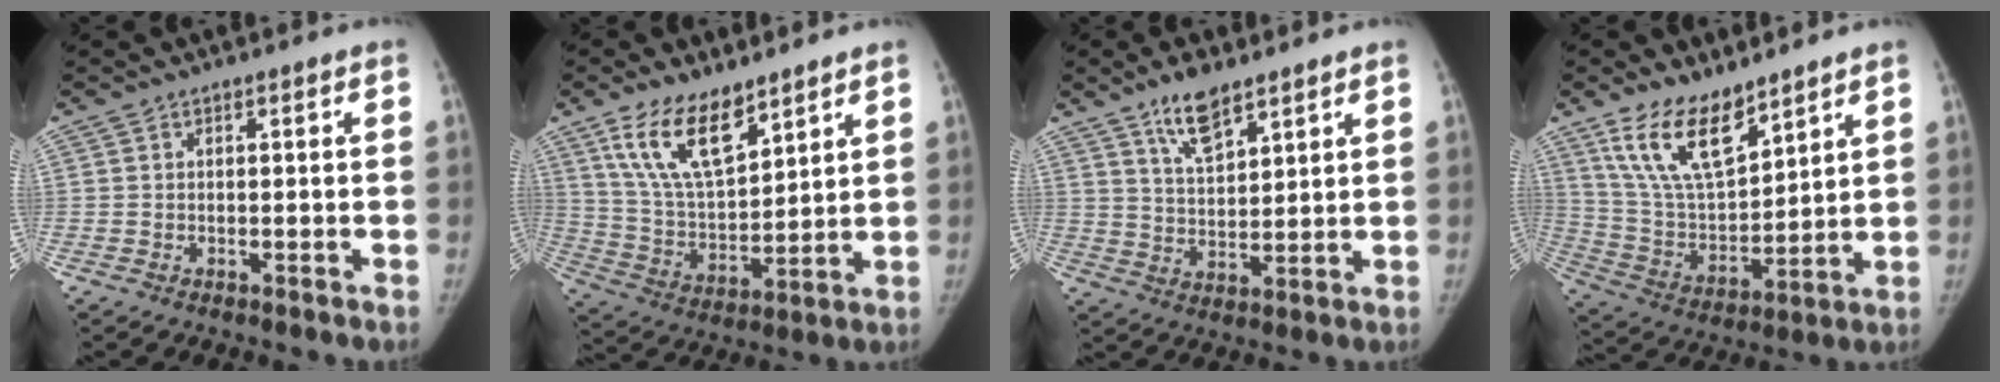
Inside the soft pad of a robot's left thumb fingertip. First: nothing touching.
{"total": 13.9, "force": [9.0, 6.0, 8.7], "torque": [-0.132, -0.047, 0.183]}
{"total": 8.2, "force": [5.7, 3.0, 5.0], "torque": [-0.071, -0.035, 0.107]}
{"total": 14.9, "force": [10.2, 6.3, 8.9], "torque": [-0.131, -0.058, 0.210]}